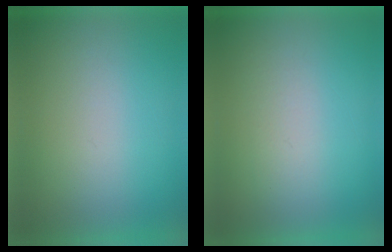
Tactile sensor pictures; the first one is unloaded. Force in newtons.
{"total": 1.4}